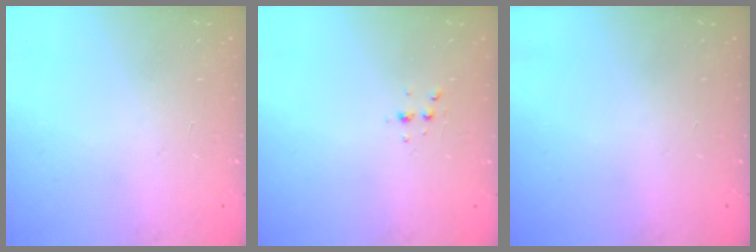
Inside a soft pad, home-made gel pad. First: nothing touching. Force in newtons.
{"total": 3.1, "press": 3.0, "slide": 0.9}
{"total": 0.0}